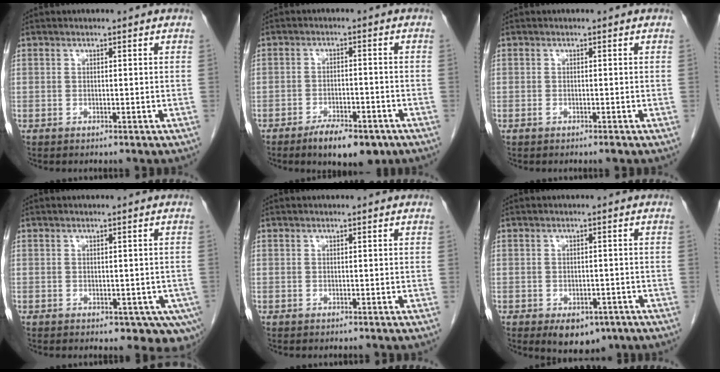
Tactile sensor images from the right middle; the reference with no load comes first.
{"total": 7.8, "force": [-5.4, 2.7, 4.9], "torque": [-0.071, -0.005, -0.081]}
{"total": 0.8, "force": [-0.6, 0.1, 0.5], "torque": [-0.010, -0.001, -0.008]}
{"total": 7.8, "force": [-3.7, 4.4, 5.2], "torque": [-0.043, -0.011, -0.044]}
{"total": 0.0}
{"total": 6.7, "force": [-4.2, 3.8, 3.5], "torque": [-0.039, 0.000, -0.051]}